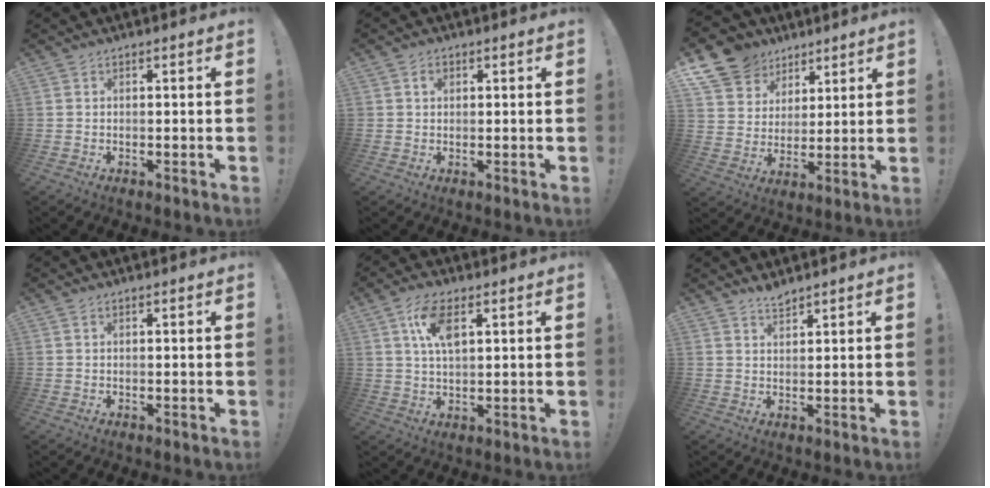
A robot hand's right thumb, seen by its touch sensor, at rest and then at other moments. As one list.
[{"total": 1.8, "force": [0.7, 1.4, 0.8], "torque": [-0.005, -0.001, 0.010]}, {"total": 12.8, "force": [8.1, 9.3, 3.1], "torque": [-0.053, -0.060, 0.162]}, {"total": 0.0}, {"total": 9.2, "force": [3.6, 4.2, 7.3], "torque": [-0.136, -0.002, 0.063]}, {"total": 2.9, "force": [2.7, 0.5, 0.8], "torque": [-0.006, -0.020, 0.047]}]